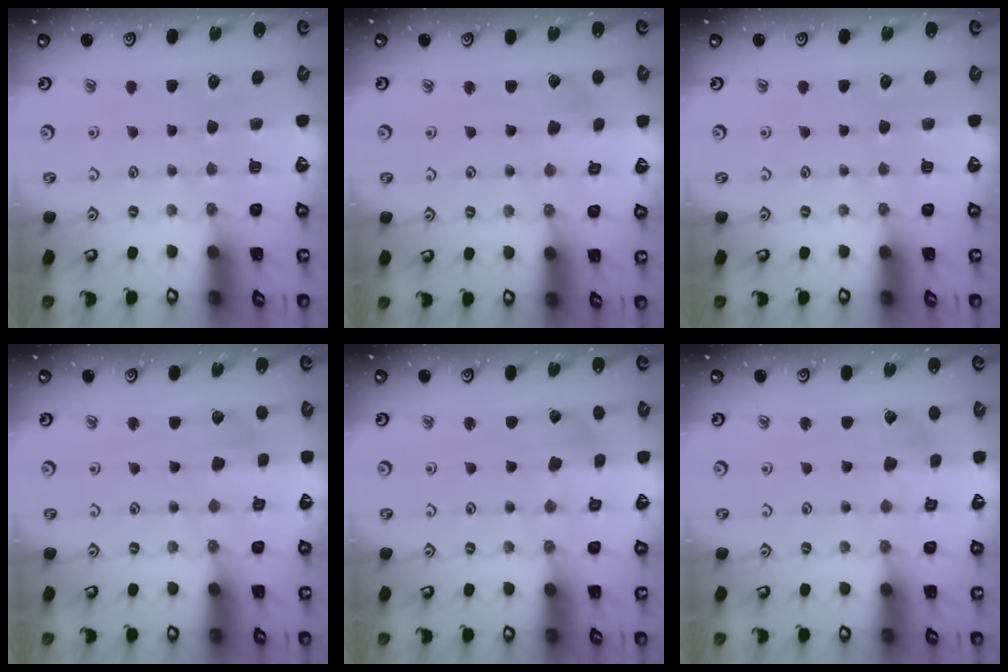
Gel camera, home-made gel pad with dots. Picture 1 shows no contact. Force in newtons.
{"total": 2.4, "press": 2.4, "slide": 0.2}
{"total": 0.0}
{"total": 3.5, "press": 3.4, "slide": 0.6}
{"total": 2.7, "press": 2.7, "slide": 0.4}
{"total": 2.4, "press": 2.4, "slide": 0.2}